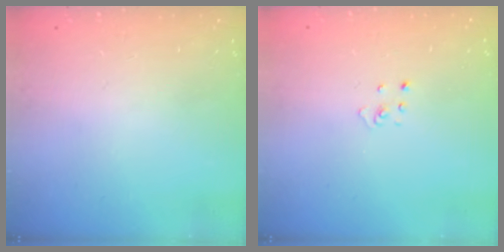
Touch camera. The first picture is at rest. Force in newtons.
{"total": 1.9, "press": 1.9, "slide": 0.1}